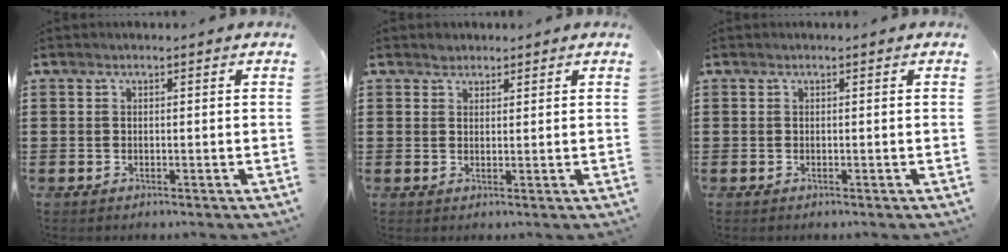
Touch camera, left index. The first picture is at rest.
{"total": 1.7, "force": [1.4, 0.8, 0.0], "torque": [0.005, -0.001, 0.027]}
{"total": 0.0}